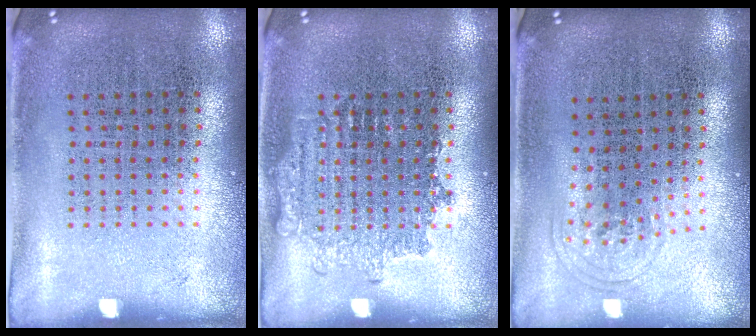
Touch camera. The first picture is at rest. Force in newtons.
{"total": 1.7, "press": 1.6, "slide": 0.3}
{"total": 1.0, "press": 0.6, "slide": 0.7}